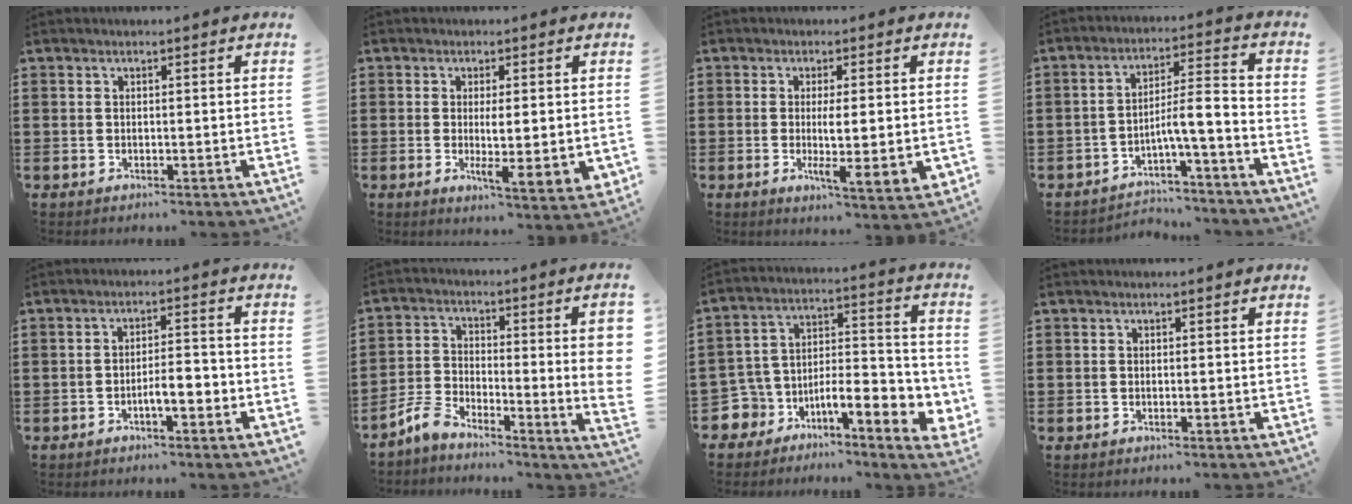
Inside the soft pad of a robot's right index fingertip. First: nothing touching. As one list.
[{"total": 4.7, "force": [0.0, 0.9, 4.6], "torque": [-0.077, -0.007, -0.002]}, {"total": 5.4, "force": [-0.1, 0.7, 5.3], "torque": [-0.096, -0.014, -0.007]}, {"total": 6.2, "force": [-3.3, 1.3, 5.1], "torque": [-0.094, -0.012, -0.068]}, {"total": 4.1, "force": [-1.9, 0.9, 3.5], "torque": [-0.060, 0.005, -0.034]}, {"total": 8.5, "force": [-3.3, 2.5, 7.4], "torque": [-0.140, 0.008, -0.063]}, {"total": 7.7, "force": [-4.8, 4.4, 4.2], "torque": [-0.085, -0.004, -0.088]}, {"total": 0.0}]